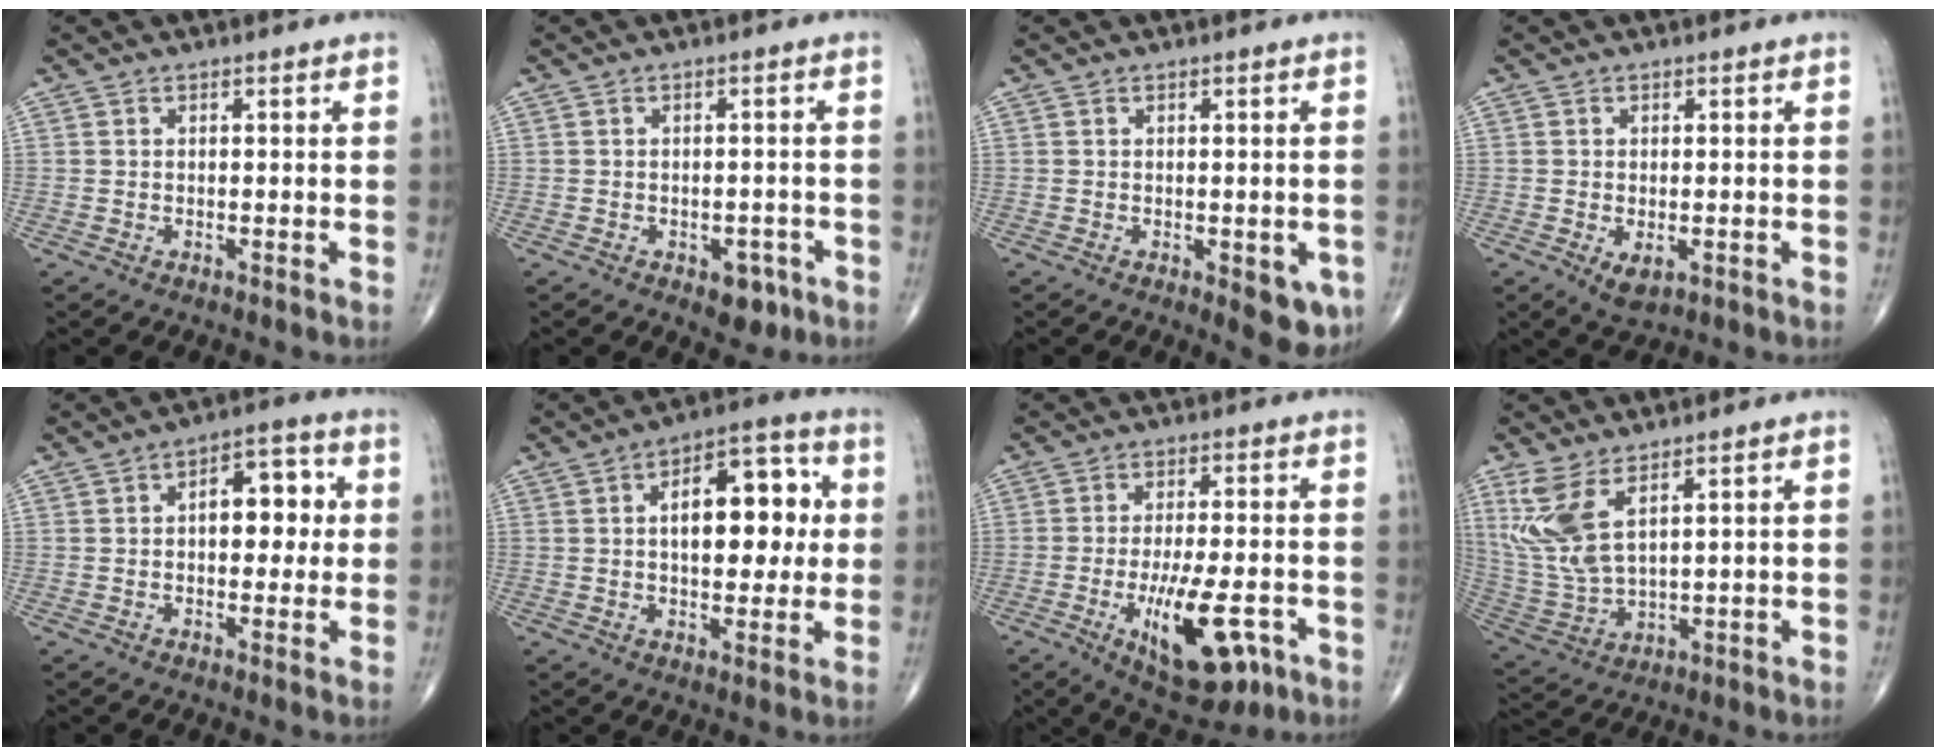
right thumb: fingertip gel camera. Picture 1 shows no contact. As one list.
[{"total": 4.1, "force": [-2.2, 2.5, 2.5], "torque": [-0.011, 0.009, -0.024]}, {"total": 5.6, "force": [-1.9, 2.4, 4.8], "torque": [-0.036, -0.008, -0.018]}, {"total": 3.2, "force": [-1.0, 1.7, 2.5], "torque": [-0.040, -0.007, -0.010]}, {"total": 9.0, "force": [1.2, 4.9, 7.4], "torque": [-0.073, 0.018, 0.014]}, {"total": 14.7, "force": [2.1, 7.6, 12.4], "torque": [-0.143, 0.017, 0.028]}, {"total": 14.1, "force": [-5.3, 5.5, 11.9], "torque": [-0.181, 0.007, -0.070]}, {"total": 10.6, "force": [5.2, 4.0, 8.3], "torque": [-0.191, -0.025, 0.122]}]